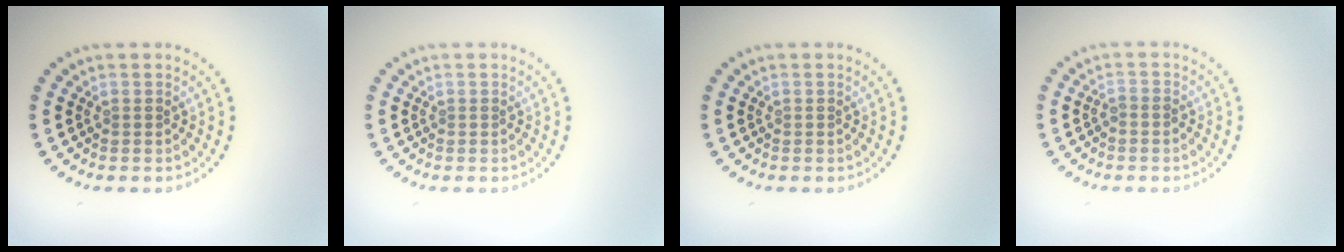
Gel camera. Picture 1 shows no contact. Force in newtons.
{"total": 0.0}
{"total": 0.0}
{"total": 0.6, "press": 0.4, "slide": 0.4}